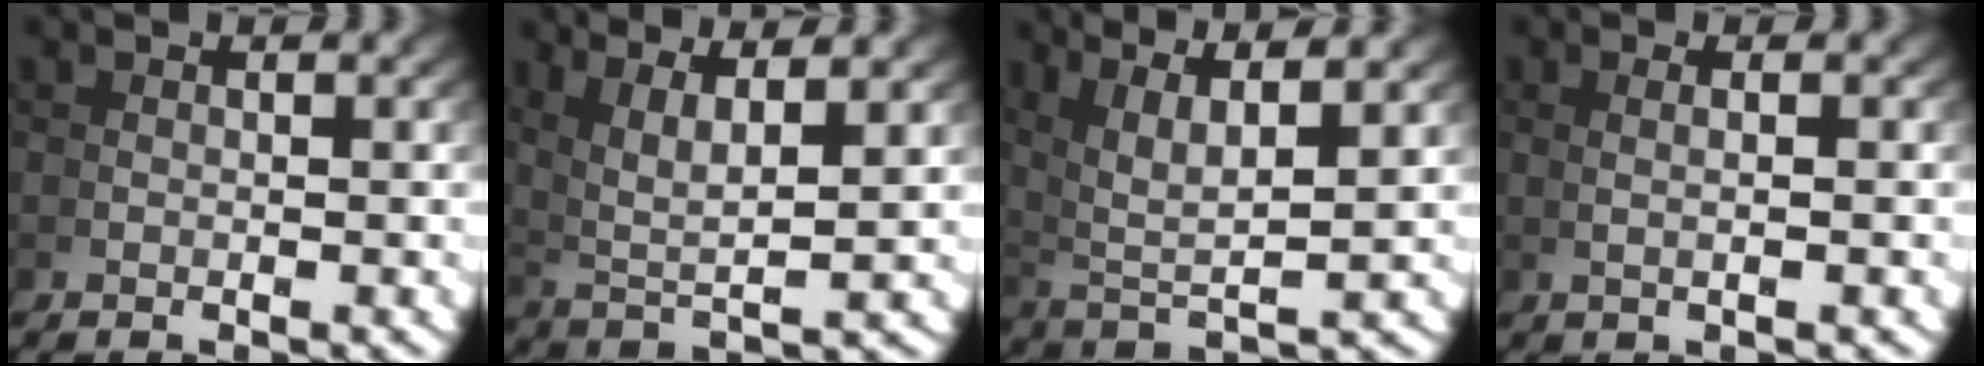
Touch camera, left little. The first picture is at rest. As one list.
[{"total": 6.0, "force": [3.0, 2.1, 4.8], "torque": [-0.091, -0.008, 0.060]}, {"total": 7.3, "force": [3.7, 3.1, 5.5], "torque": [-0.111, -0.009, 0.072]}, {"total": 1.4, "force": [0.4, -0.9, 1.0], "torque": [-0.016, 0.005, 0.010]}]